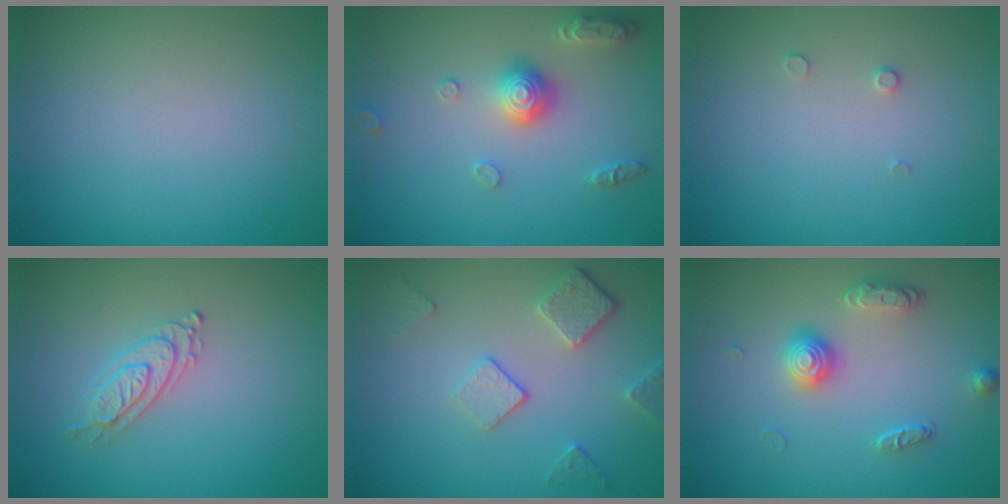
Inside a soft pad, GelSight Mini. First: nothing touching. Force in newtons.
{"total": 2.9, "press": 2.9, "slide": 0.2}
{"total": 0.6, "press": 0.6, "slide": 0.2}
{"total": 2.3, "press": 2.1, "slide": 0.9}
{"total": 3.5, "press": 2.9, "slide": 2.0}
{"total": 2.6, "press": 2.2, "slide": 1.5}